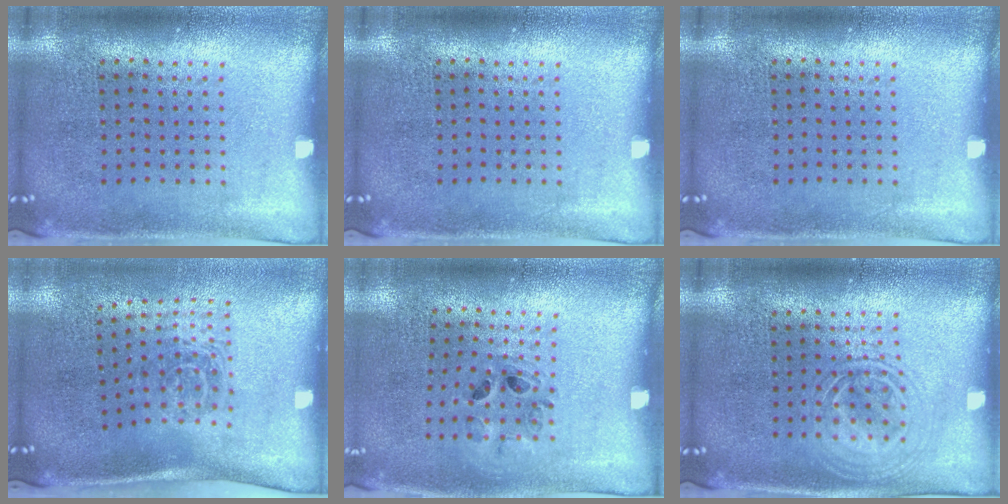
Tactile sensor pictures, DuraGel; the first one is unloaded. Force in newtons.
{"total": 0.0}
{"total": 0.0}
{"total": 1.7, "press": 1.2, "slide": 1.2}
{"total": 0.9, "press": 0.9, "slide": 0.3}
{"total": 1.4, "press": 1.3, "slide": 0.2}